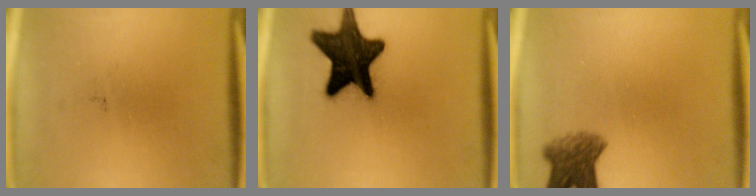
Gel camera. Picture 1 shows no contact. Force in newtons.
{"total": 17.4}
{"total": 5.5}